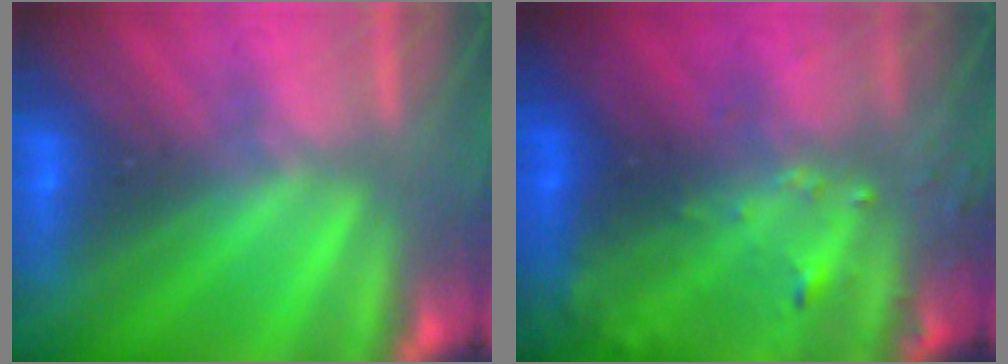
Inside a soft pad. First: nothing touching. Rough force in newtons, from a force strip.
{"total": 7.3}